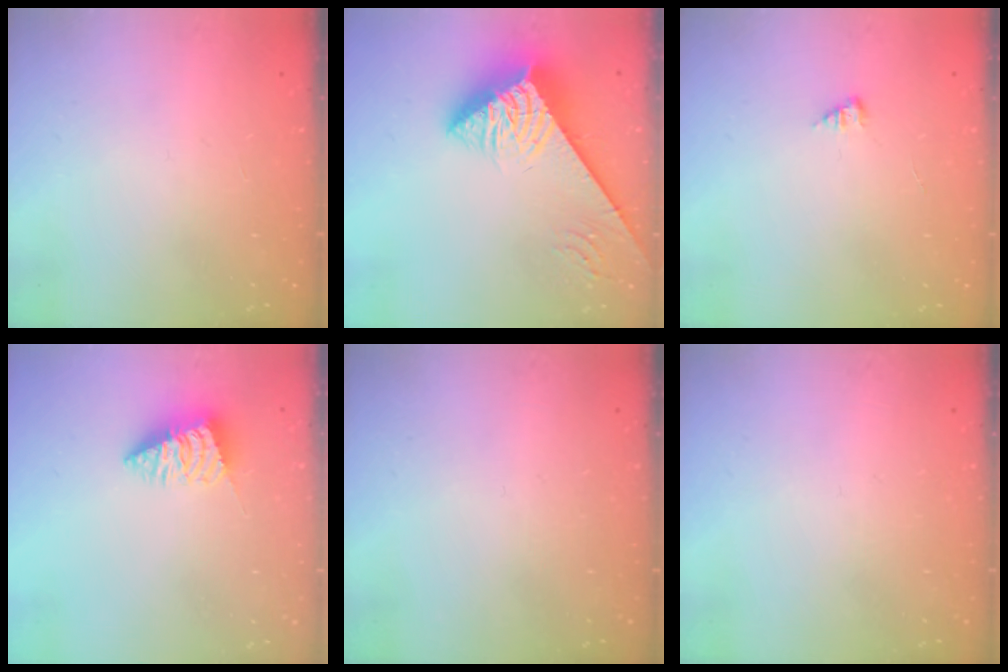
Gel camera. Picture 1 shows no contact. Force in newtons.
{"total": 7.6, "press": 7.6, "slide": 0.8}
{"total": 0.0}
{"total": 2.6, "press": 2.6, "slide": 0.1}
{"total": 0.0}
{"total": 0.0}